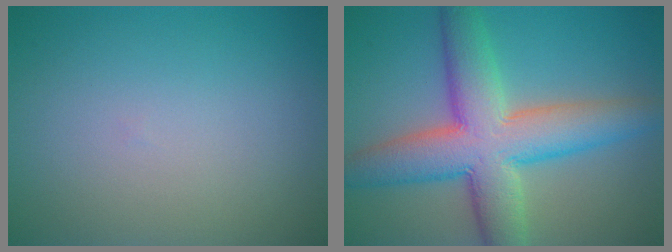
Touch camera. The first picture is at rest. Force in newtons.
{"total": 9.6, "press": 9.6, "slide": 0.5}